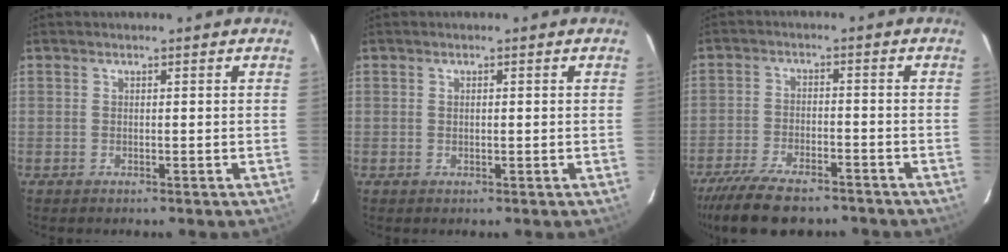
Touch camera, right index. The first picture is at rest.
{"total": 0.6, "force": [0.1, 0.3, 0.5], "torque": [-0.010, 0.002, 0.003]}
{"total": 14.0, "force": [-11.3, 4.7, 6.8], "torque": [-0.154, -0.024, -0.186]}